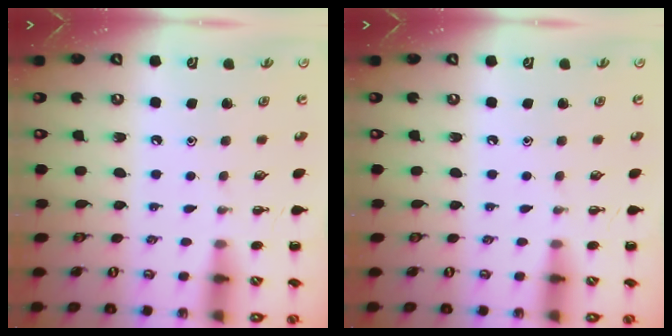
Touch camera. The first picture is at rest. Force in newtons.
{"total": 0.0}